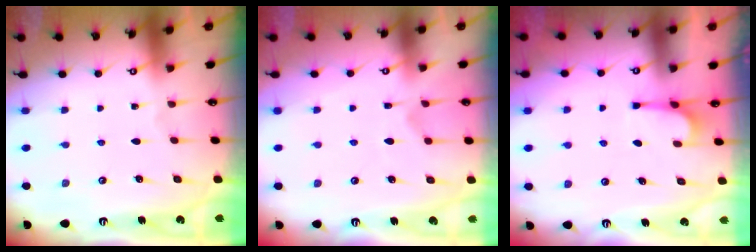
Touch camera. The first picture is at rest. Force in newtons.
{"total": 3.1, "press": 2.8, "slide": 1.4}
{"total": 2.0, "press": 1.9, "slide": 0.6}